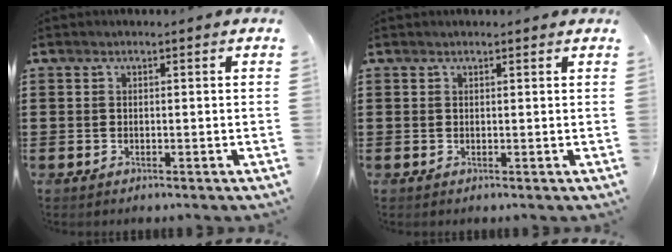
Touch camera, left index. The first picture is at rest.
{"total": 0.6, "force": [0.5, 0.4, 0.0], "torque": [-0.003, 0.002, 0.010]}